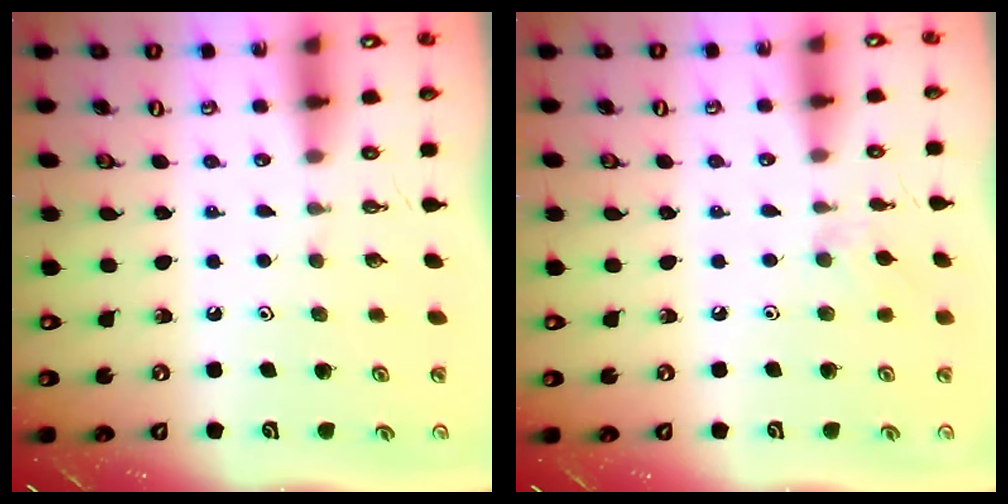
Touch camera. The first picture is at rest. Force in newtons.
{"total": 4.5, "press": 4.5, "slide": 0.7}